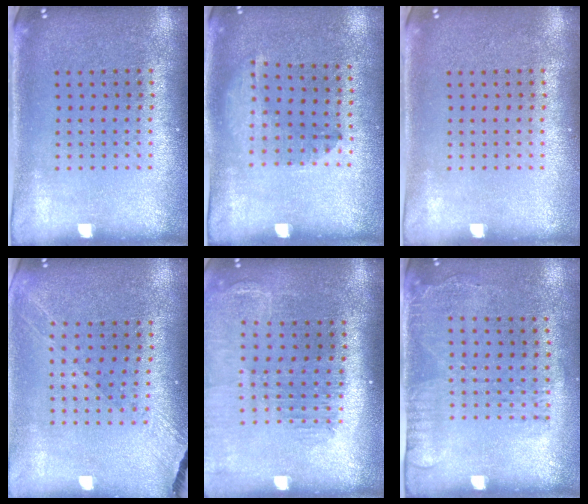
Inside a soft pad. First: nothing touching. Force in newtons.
{"total": 1.4, "press": 0.9, "slide": 1.1}
{"total": 0.0}
{"total": 1.3, "press": 1.2, "slide": 0.3}
{"total": 1.4, "press": 1.3, "slide": 0.3}
{"total": 1.7, "press": 1.2, "slide": 1.2}